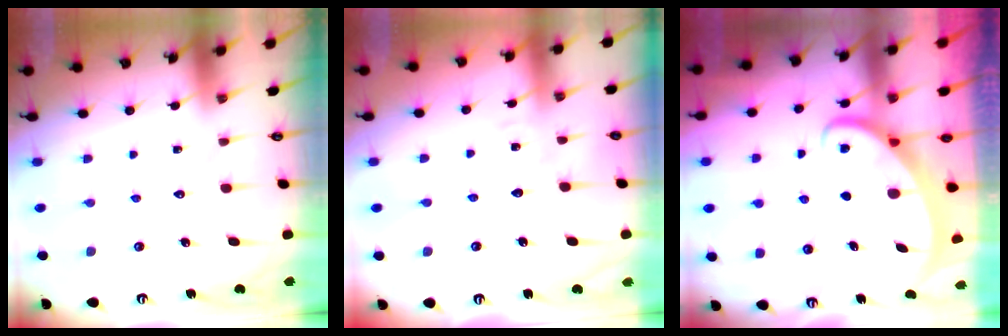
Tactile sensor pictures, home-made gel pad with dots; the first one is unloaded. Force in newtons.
{"total": 3.7, "press": 3.7, "slide": 0.2}
{"total": 2.6, "press": 2.5, "slide": 0.3}